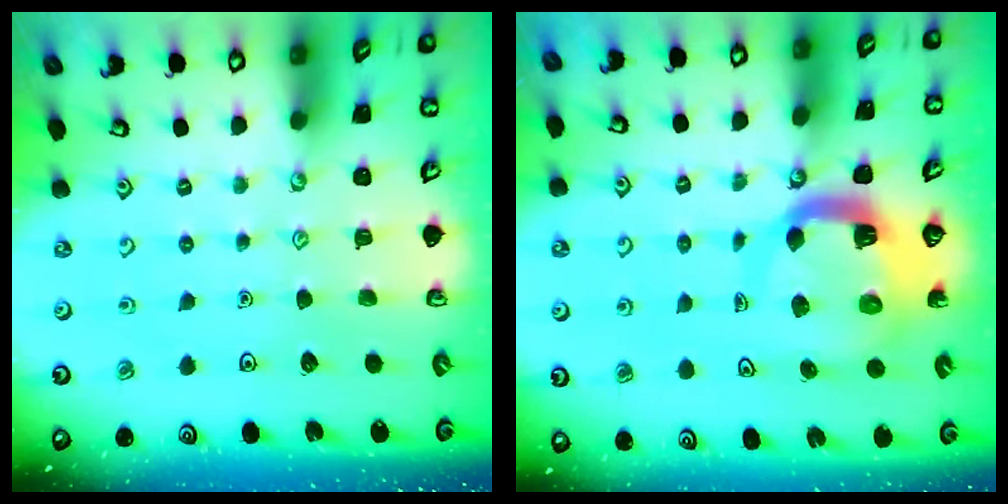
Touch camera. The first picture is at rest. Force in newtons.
{"total": 9.4, "press": 9.4, "slide": 1.3}